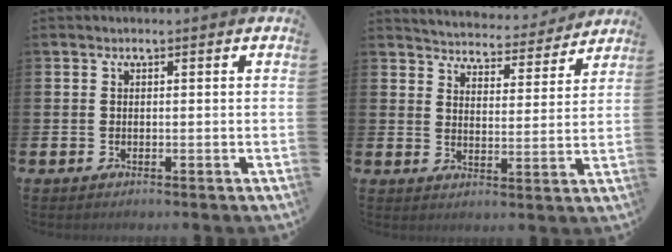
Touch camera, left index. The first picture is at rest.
{"total": 4.7, "force": [4.6, 0.7, -0.2], "torque": [-0.011, -0.044, 0.076]}